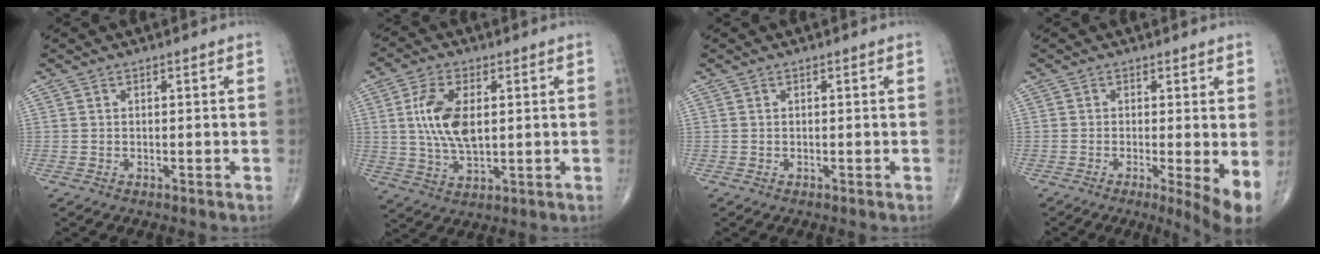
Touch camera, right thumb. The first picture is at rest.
{"total": 10.4, "force": [1.7, 5.2, 8.9], "torque": [-0.181, -0.007, 0.037]}
{"total": 0.0}
{"total": 6.2, "force": [-0.8, 1.2, 6.0], "torque": [-0.096, -0.019, -0.017]}